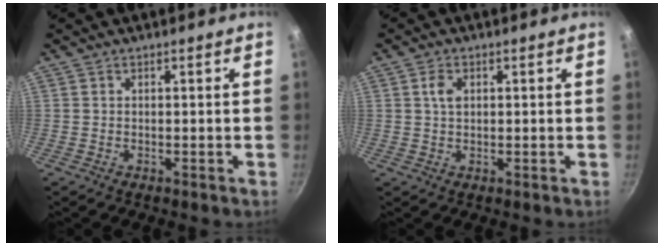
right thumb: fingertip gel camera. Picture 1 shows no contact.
{"total": 2.8, "force": [0.7, 1.9, 1.9], "torque": [-0.031, 0.001, 0.013]}